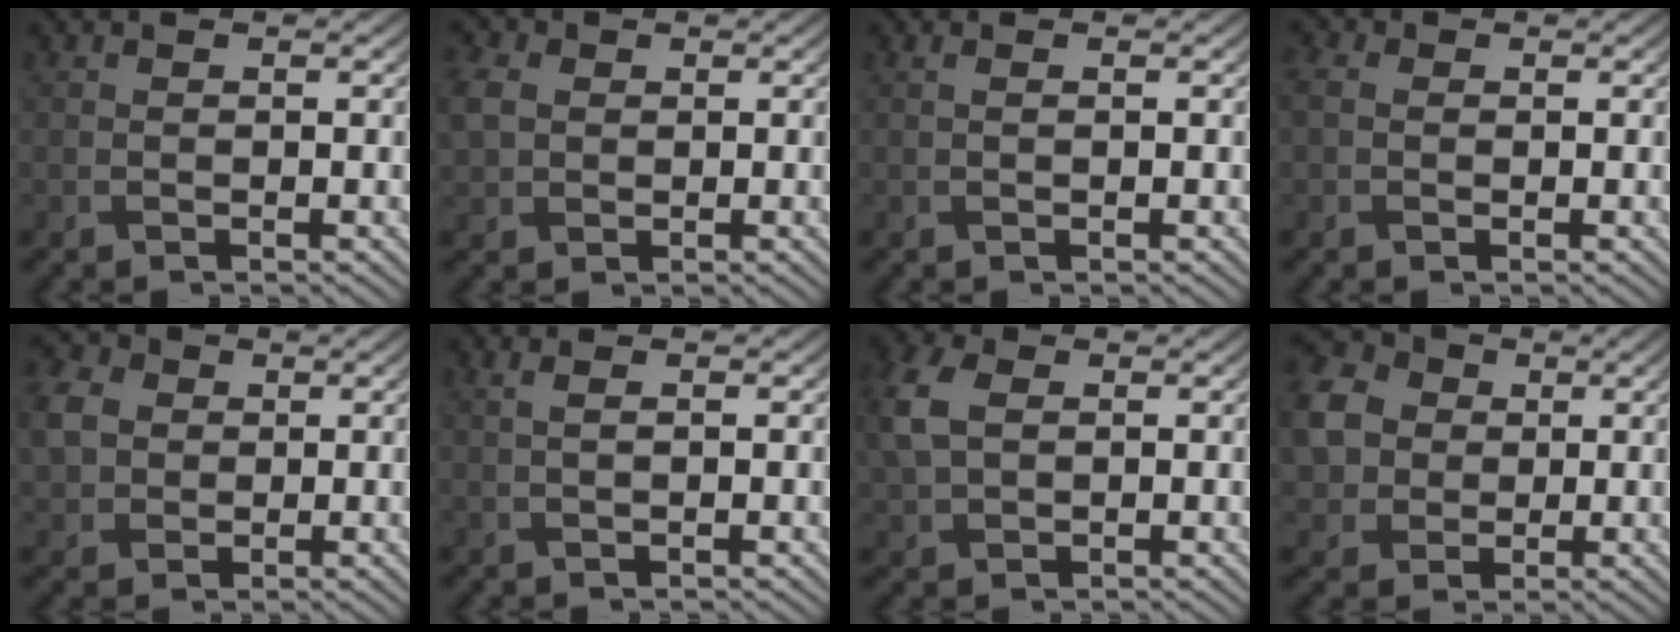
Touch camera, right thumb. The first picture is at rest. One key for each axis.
{"total": 4.6, "fx": 0.6, "fy": 3.8, "fz": 2.6, "tx": -0.091, "ty": 0.005, "tz": 0.010}
{"total": 0.0}
{"total": 2.1, "fx": 0.1, "fy": 1.9, "fz": 1.0, "tx": -0.028, "ty": 0.003, "tz": -0.001}
{"total": 6.3, "fx": 0.8, "fy": 5.3, "fz": 3.3, "tx": -0.107, "ty": 0.010, "tz": 0.008}
{"total": 1.2, "fx": 0.4, "fy": 0.2, "fz": 1.1, "tx": -0.026, "ty": 0.006, "tz": 0.006}
{"total": 5.8, "fx": 1.3, "fy": 4.0, "fz": 4.0, "tx": -0.125, "ty": 0.011, "tz": 0.022}
{"total": 10.3, "fx": 1.3, "fy": 8.9, "fz": 5.0, "tx": -0.158, "ty": -0.001, "tz": 0.021}